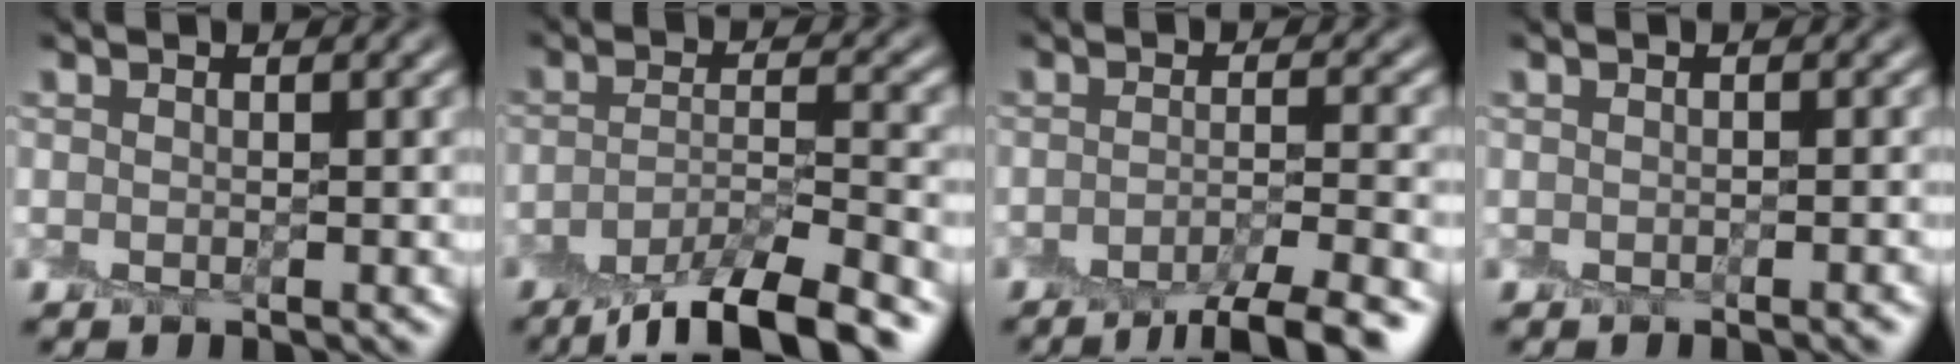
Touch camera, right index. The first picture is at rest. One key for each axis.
{"total": 7.9, "fx": -5.9, "fy": 2.0, "fz": 4.9, "tx": -0.072, "ty": -0.004, "tz": -0.102}
{"total": 5.7, "fx": -4.1, "fy": 0.9, "fz": 3.8, "tx": -0.051, "ty": -0.005, "tz": -0.062}
{"total": 1.2, "fx": -1.1, "fy": -0.1, "fz": 0.4, "tx": -0.001, "ty": -0.007, "tz": -0.015}